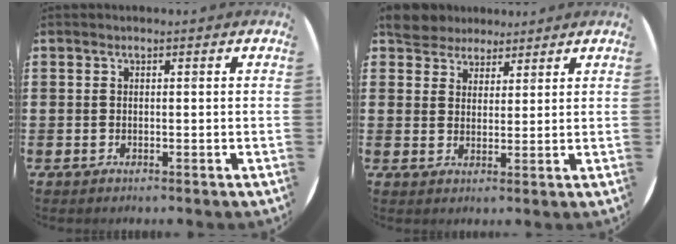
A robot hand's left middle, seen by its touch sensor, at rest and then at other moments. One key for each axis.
{"total": 4.8, "fx": 4.5, "fy": 1.9, "fz": 0.0, "tx": -0.018, "ty": -0.001, "tz": 0.087}